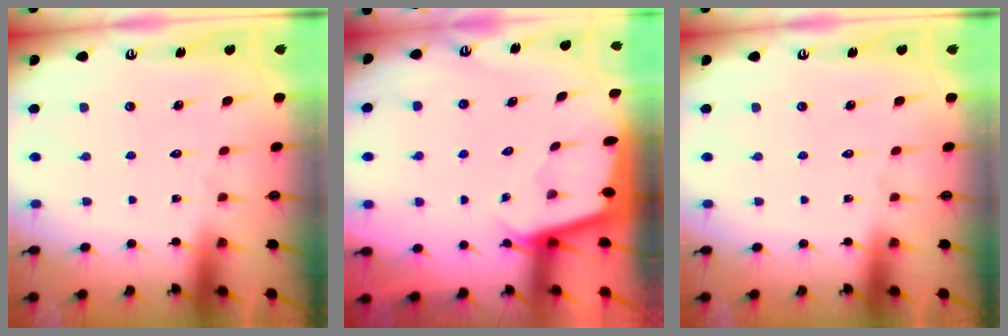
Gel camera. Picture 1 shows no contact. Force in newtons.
{"total": 1.9, "press": 1.9, "slide": 0.1}
{"total": 0.0}